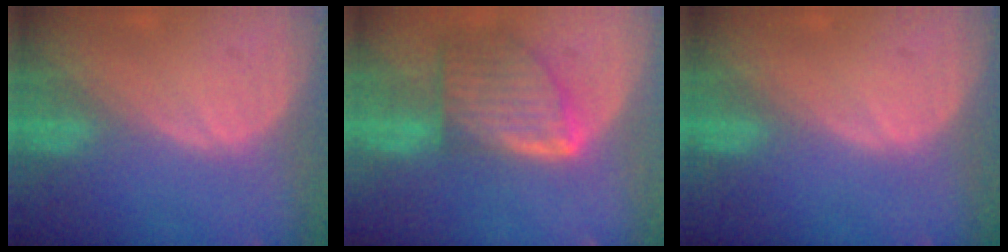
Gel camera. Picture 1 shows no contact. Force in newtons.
{"total": 8.0, "press": 7.1, "slide": 3.6}
{"total": 0.0}